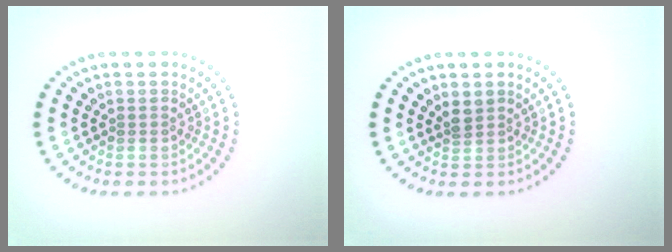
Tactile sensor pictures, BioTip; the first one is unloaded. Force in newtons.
{"total": 1.5, "press": 1.2, "slide": 0.9}